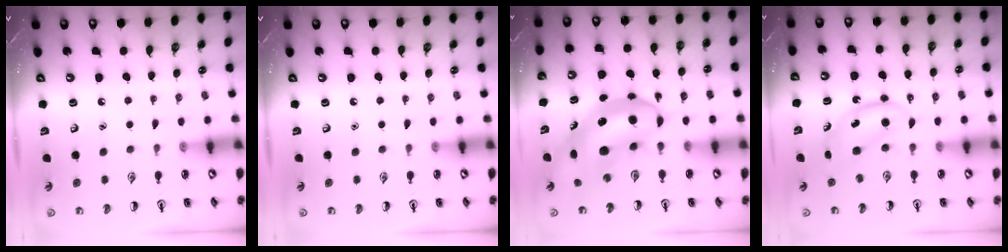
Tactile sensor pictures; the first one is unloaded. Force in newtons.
{"total": 0.0}
{"total": 9.5, "press": 9.2, "slide": 2.6}
{"total": 5.5, "press": 5.4, "slide": 1.1}